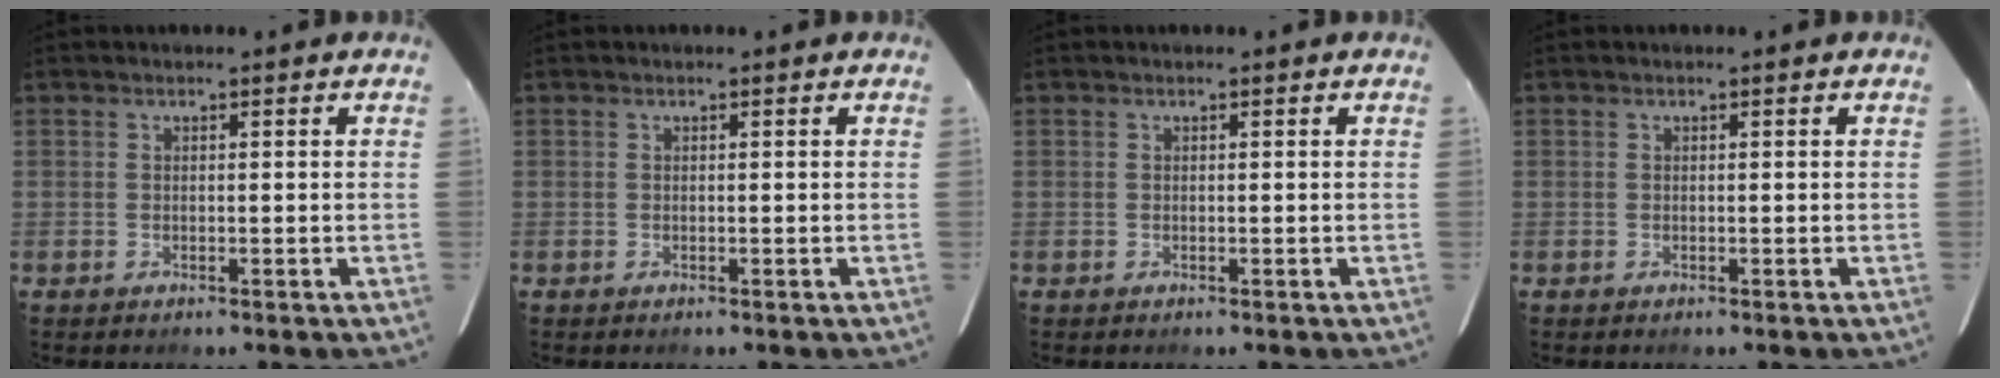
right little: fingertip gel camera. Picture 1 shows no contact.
{"total": 0.0}
{"total": 0.0}
{"total": 0.0}